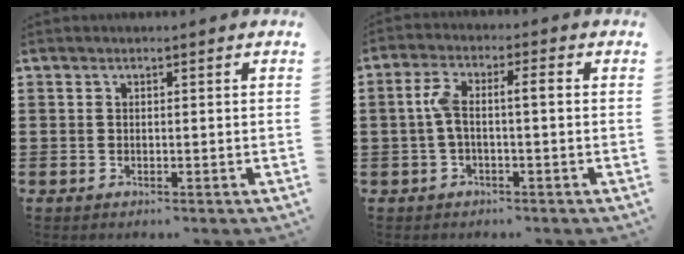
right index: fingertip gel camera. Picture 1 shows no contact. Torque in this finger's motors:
{"motor_torque": [0.96, -0.31, 0.25, 0.05]}